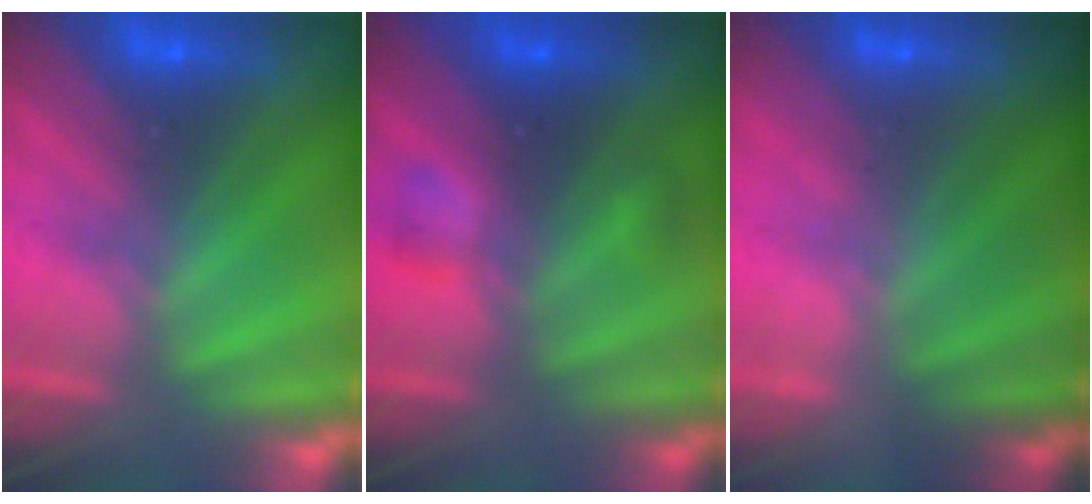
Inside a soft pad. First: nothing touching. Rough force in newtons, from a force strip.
{"total": 2.0}
{"total": 2.2}